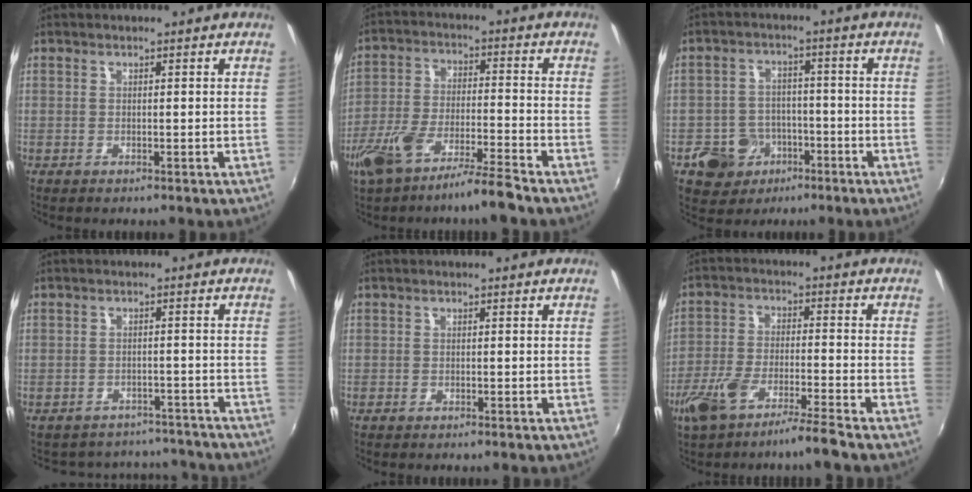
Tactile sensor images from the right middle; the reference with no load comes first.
{"total": 11.2, "force": [-8.5, 0.9, 7.3], "torque": [-0.157, -0.016, -0.153]}
{"total": 8.5, "force": [-4.3, 7.0, 1.9], "torque": [-0.058, 0.020, -0.059]}
{"total": 11.9, "force": [-10.4, 5.3, 2.0], "torque": [-0.050, 0.034, -0.123]}
{"total": 0.5, "force": [-0.5, 0.2, 0.1], "torque": [-0.003, -0.002, -0.011]}
{"total": 9.1, "force": [-6.6, 0.7, 6.2], "torque": [-0.141, -0.011, -0.124]}